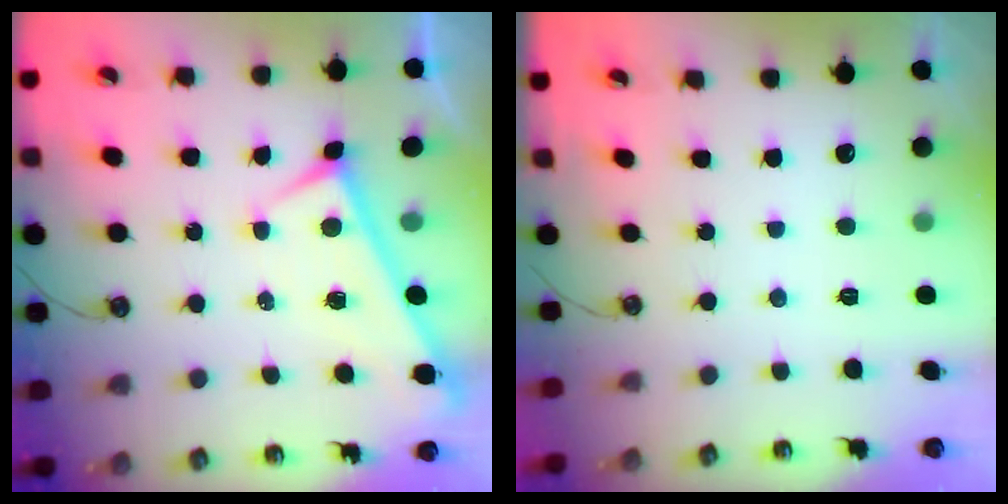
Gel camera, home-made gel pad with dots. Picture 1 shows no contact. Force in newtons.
{"total": 0.0}